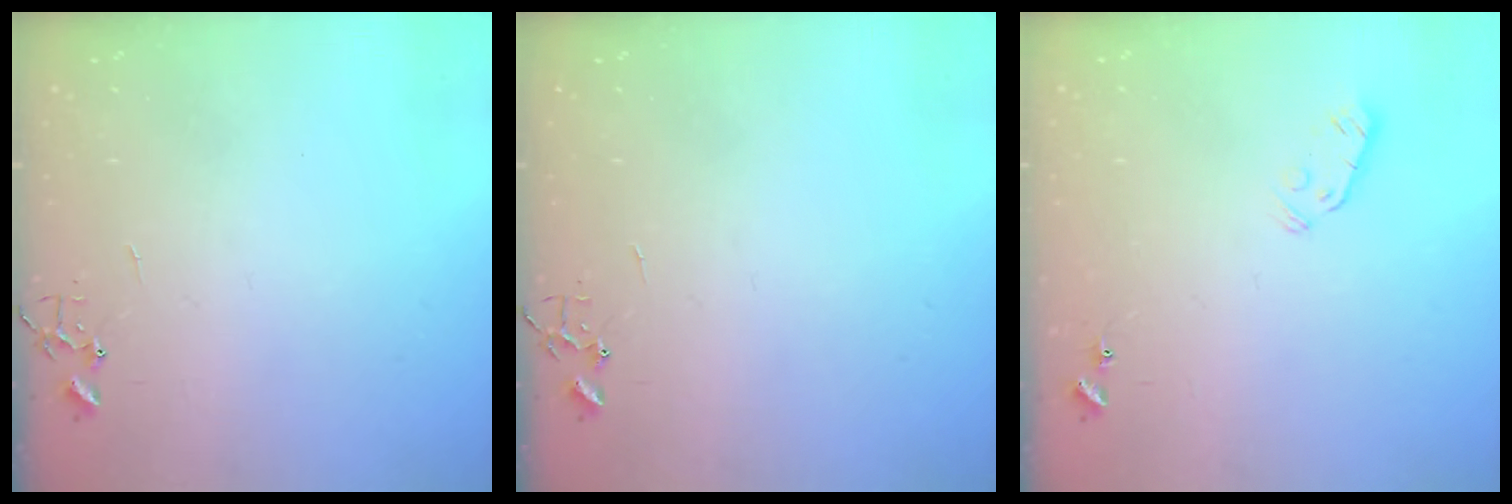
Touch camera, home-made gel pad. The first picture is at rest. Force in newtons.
{"total": 0.0}
{"total": 3.8, "press": 3.7, "slide": 0.9}